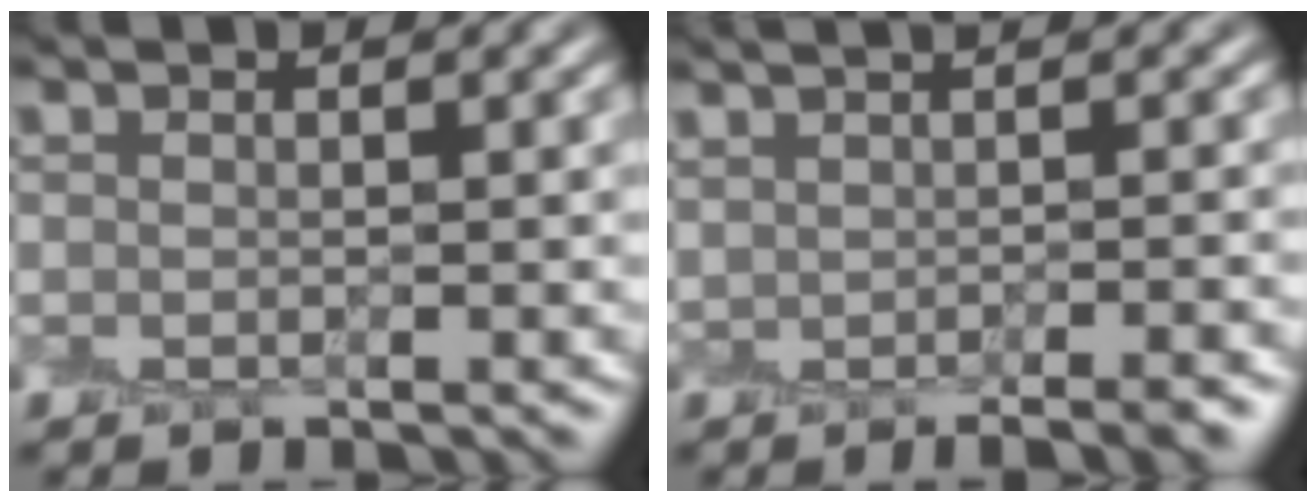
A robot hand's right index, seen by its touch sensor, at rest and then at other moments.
{"total": 5.7, "force": [-0.8, 2.2, 5.2], "torque": [-0.026, 0.013, 0.002]}